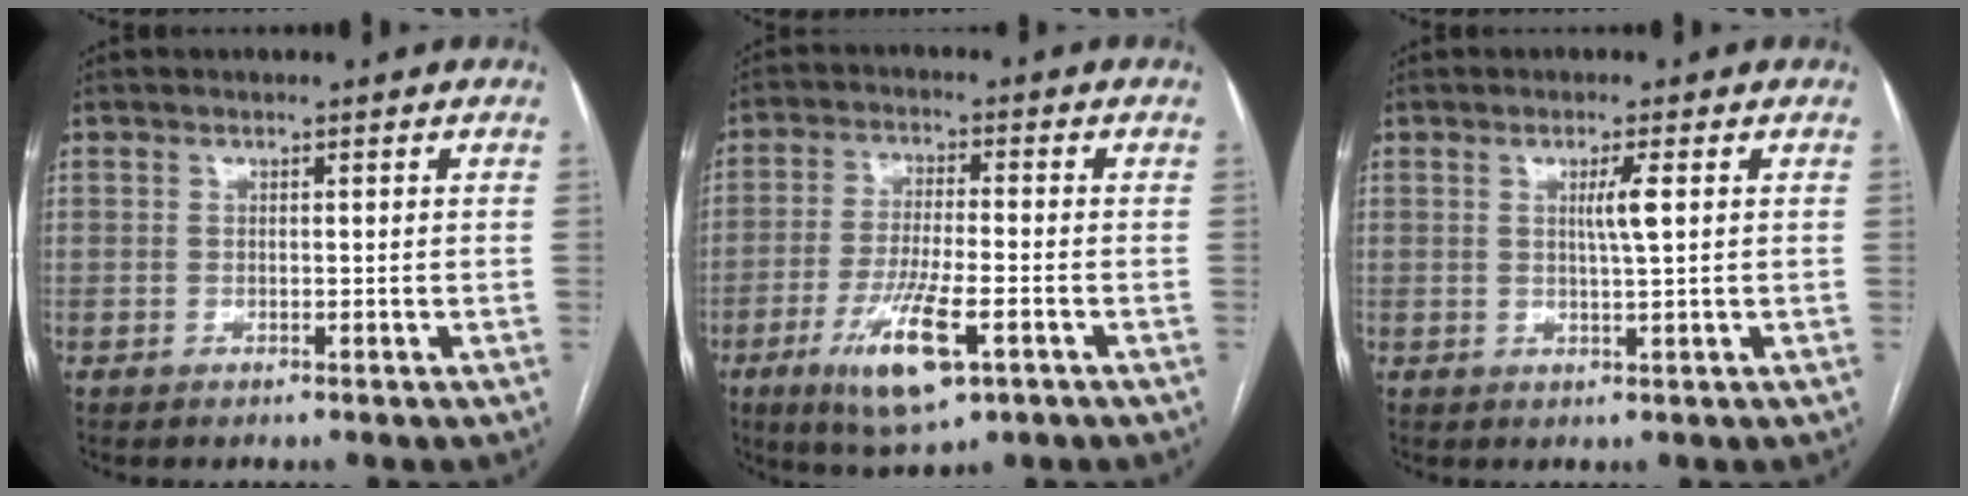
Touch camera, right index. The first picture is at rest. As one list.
[{"total": 10.9, "force": [-4.9, 2.2, 9.6], "torque": [-0.184, -0.021, -0.080]}, {"total": 2.7, "force": [0.6, -0.4, 2.6], "torque": [-0.048, -0.003, 0.011]}]